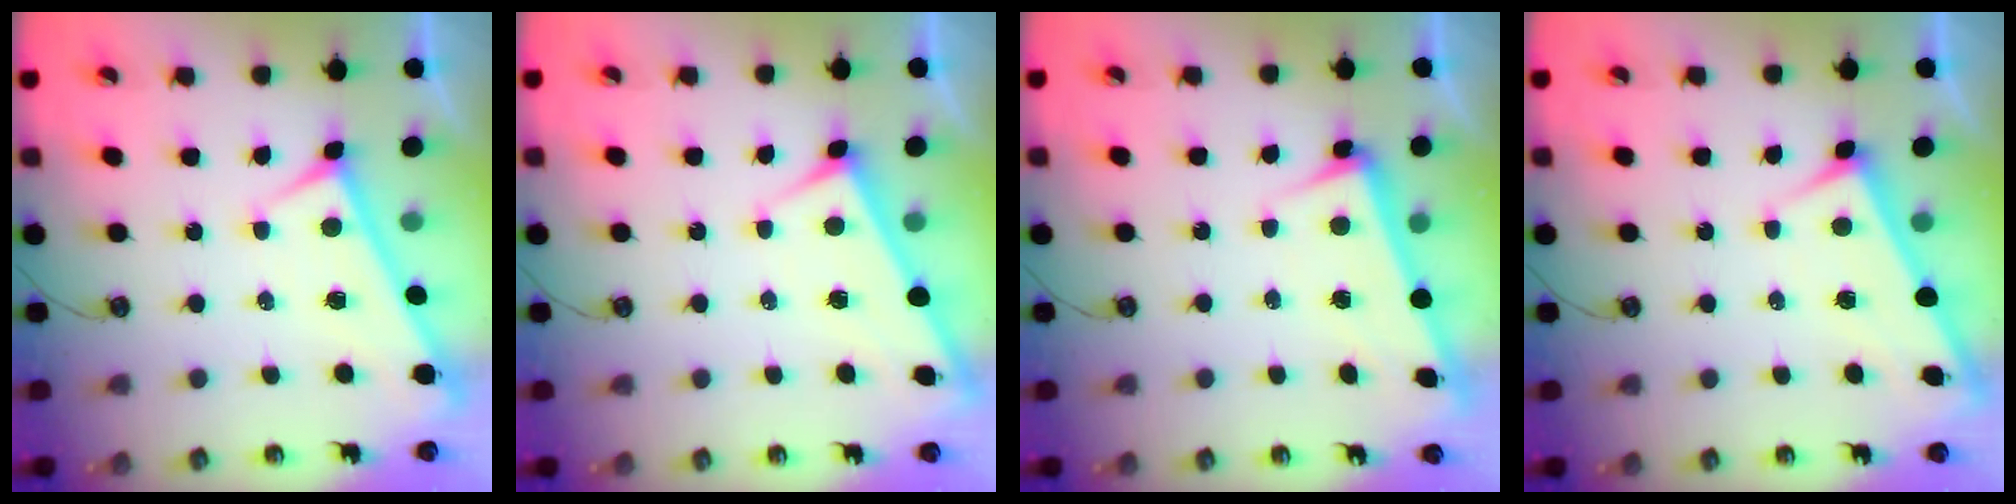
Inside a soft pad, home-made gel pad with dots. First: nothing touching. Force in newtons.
{"total": 2.6, "press": 2.6, "slide": 0.4}
{"total": 3.4, "press": 3.3, "slide": 1.1}
{"total": 2.6, "press": 2.6, "slide": 0.1}